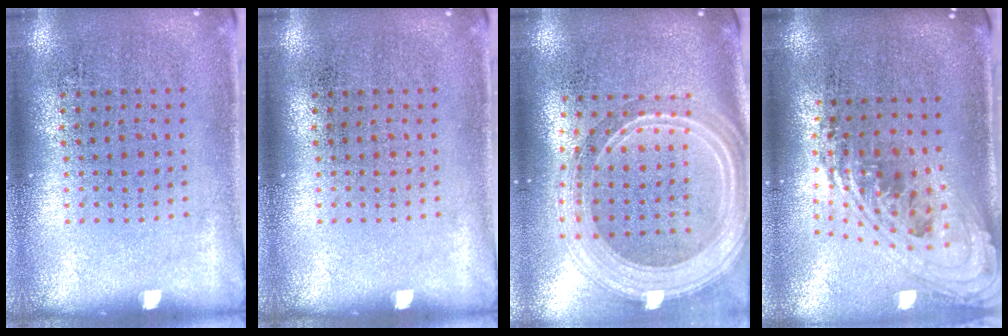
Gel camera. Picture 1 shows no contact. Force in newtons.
{"total": 0.0}
{"total": 2.8, "press": 2.4, "slide": 1.6}
{"total": 2.4, "press": 1.7, "slide": 1.7}